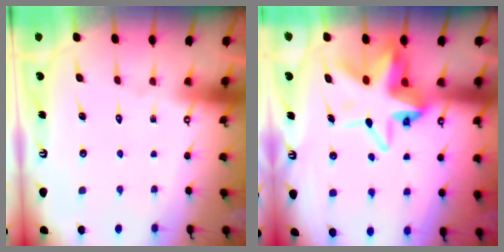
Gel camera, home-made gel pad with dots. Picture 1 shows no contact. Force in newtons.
{"total": 12.4, "press": 12.2, "slide": 2.1}